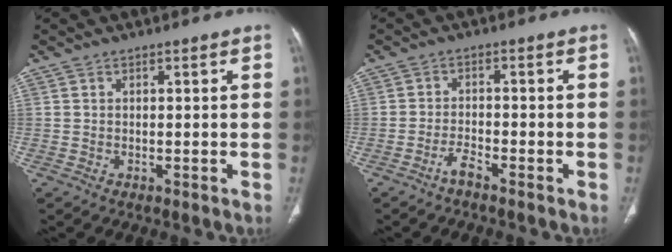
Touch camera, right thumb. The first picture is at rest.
{"total": 2.4, "force": [-2.0, 0.4, 1.3], "torque": [-0.031, 0.012, -0.040]}